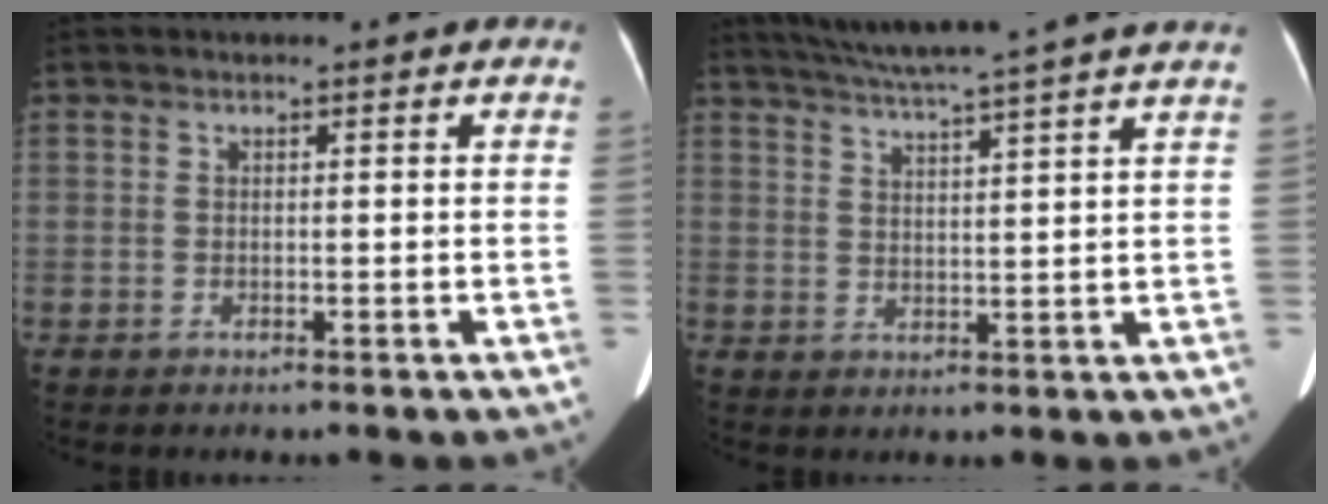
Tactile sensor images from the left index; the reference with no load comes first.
{"total": 14.2, "force": [12.2, -1.7, 7.1], "torque": [-0.123, 0.002, 0.161]}